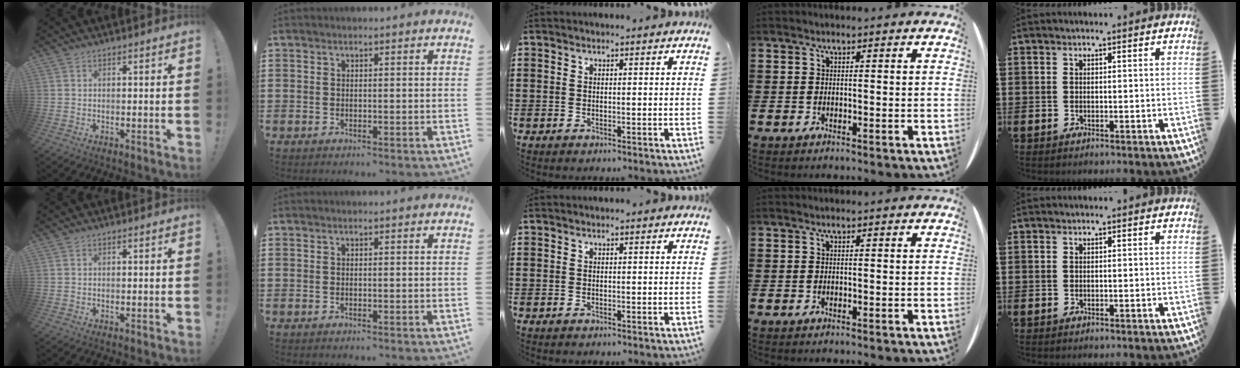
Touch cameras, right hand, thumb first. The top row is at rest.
{}